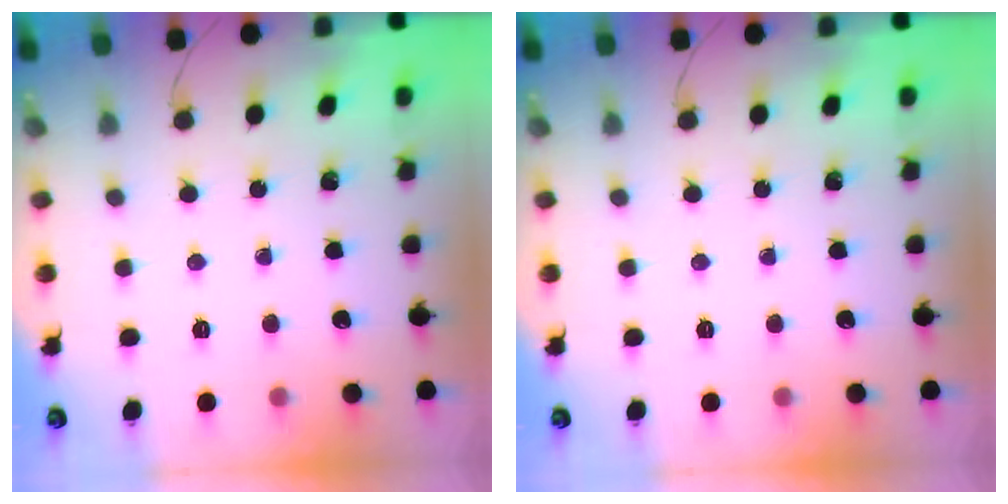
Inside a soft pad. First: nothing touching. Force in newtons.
{"total": 0.0}